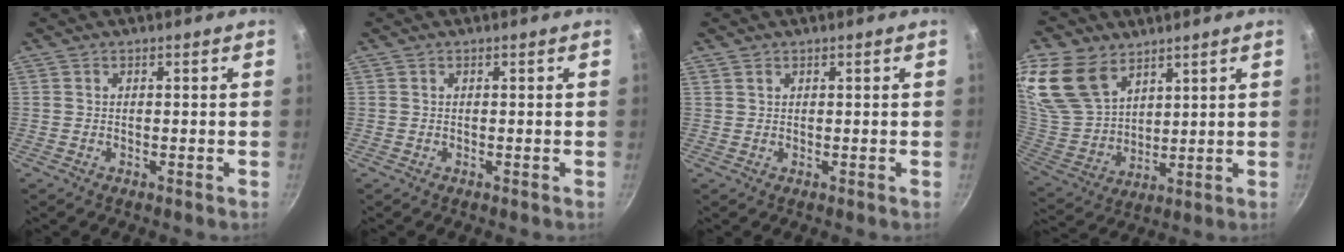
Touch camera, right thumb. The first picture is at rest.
{"total": 0.0}
{"total": 0.8, "force": [0.5, 0.5, 0.3], "torque": [-0.004, 0.000, 0.010]}
{"total": 16.6, "force": [9.8, 10.5, 8.3], "torque": [-0.163, -0.034, 0.207]}